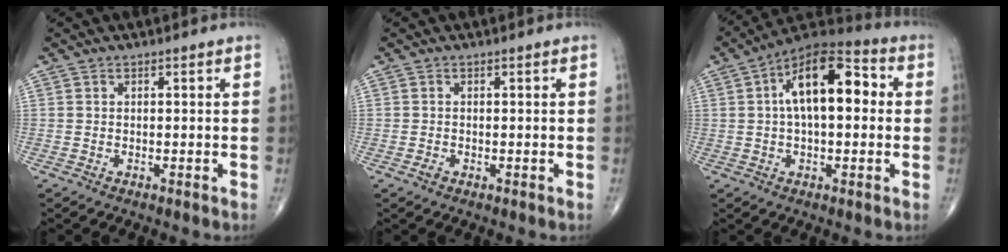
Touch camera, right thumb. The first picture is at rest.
{"total": 0.9, "force": [-0.4, 0.7, 0.4], "torque": [-0.006, 0.000, -0.006]}
{"total": 15.7, "force": [2.5, 7.6, 13.6], "torque": [-0.208, 0.035, 0.032]}